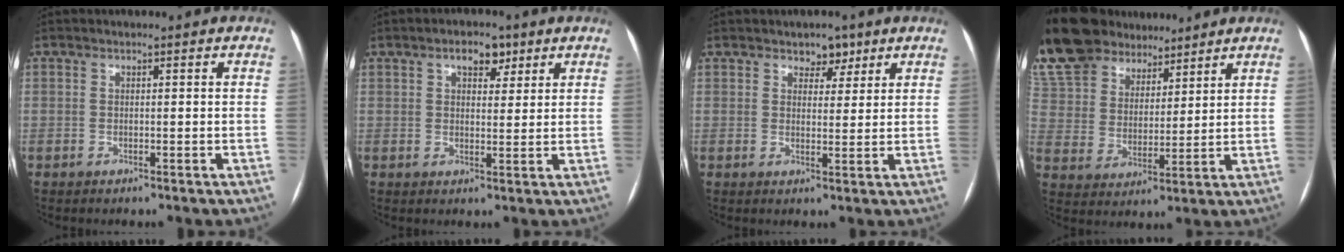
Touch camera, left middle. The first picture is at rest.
{"total": 4.2, "force": [2.5, 2.2, 2.6], "torque": [-0.037, 0.008, 0.038]}
{"total": 3.3, "force": [2.3, 2.0, 1.3], "torque": [-0.012, 0.001, 0.034]}
{"total": 18.9, "force": [15.8, 8.4, 5.9], "torque": [-0.145, 0.035, 0.292]}